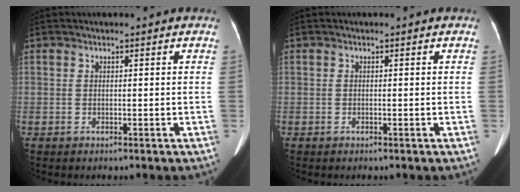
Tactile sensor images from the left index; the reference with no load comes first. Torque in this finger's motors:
{"motor_torque": [-0.38, -0.11, -0.01, -0.01]}